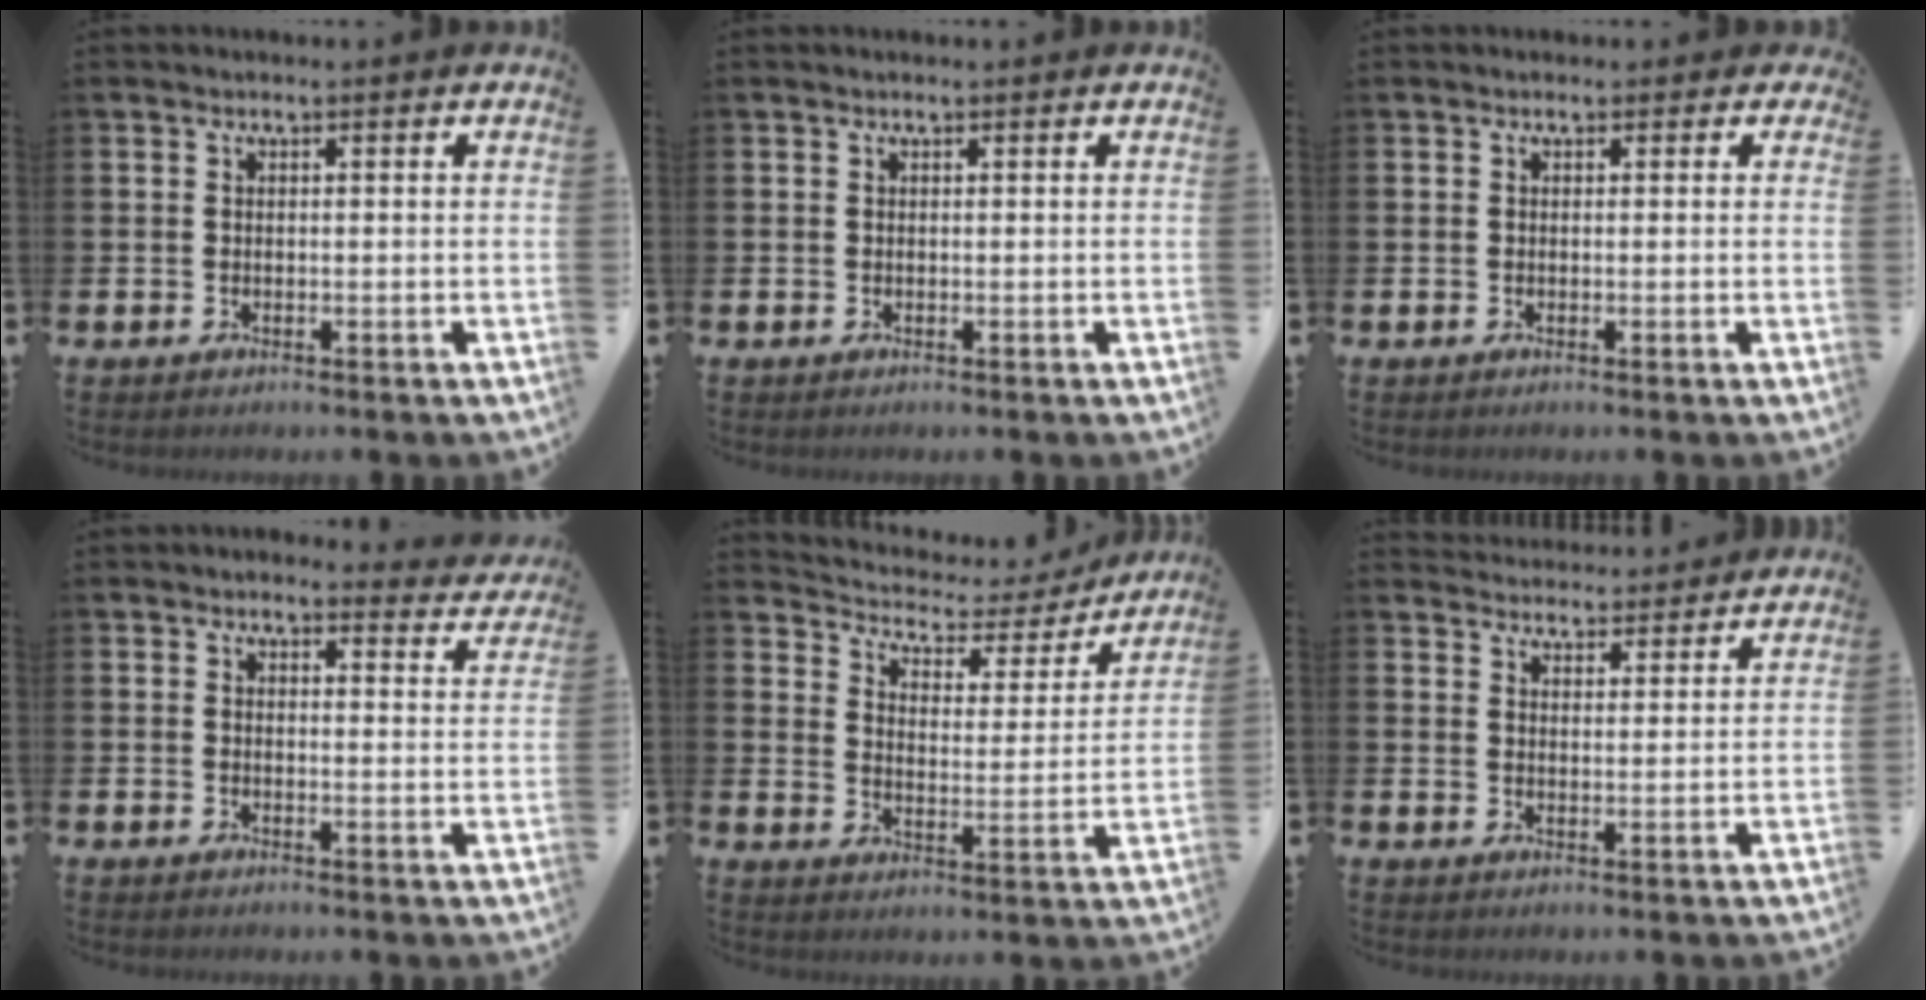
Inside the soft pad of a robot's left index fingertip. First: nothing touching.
{"total": 0.0}
{"total": 0.7, "force": [0.1, 0.6, 0.2], "torque": [0.000, 0.010, -0.002]}
{"total": 2.8, "force": [2.7, 0.8, 0.2], "torque": [-0.003, -0.014, 0.045]}
{"total": 4.3, "force": [3.8, 1.9, 0.7], "torque": [-0.043, -0.030, 0.055]}
{"total": 4.0, "force": [4.0, 0.7, -0.3], "torque": [-0.003, -0.026, 0.072]}